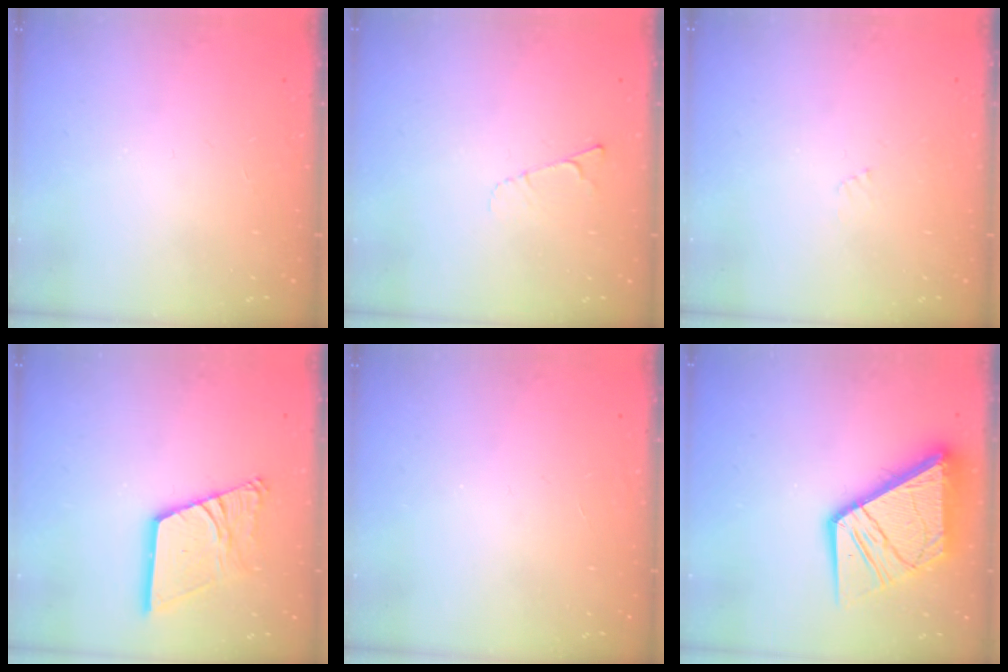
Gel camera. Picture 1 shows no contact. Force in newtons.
{"total": 3.2, "press": 3.2, "slide": 0.4}
{"total": 2.7, "press": 2.6, "slide": 0.5}
{"total": 17.1, "press": 17.0, "slide": 1.9}
{"total": 0.0}
{"total": 19.2, "press": 19.1, "slide": 2.3}